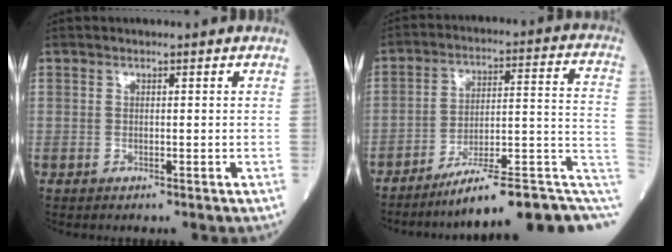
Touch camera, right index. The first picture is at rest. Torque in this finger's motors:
{"motor_torque": [-0.41, -0.71, 0.12, -0.01]}